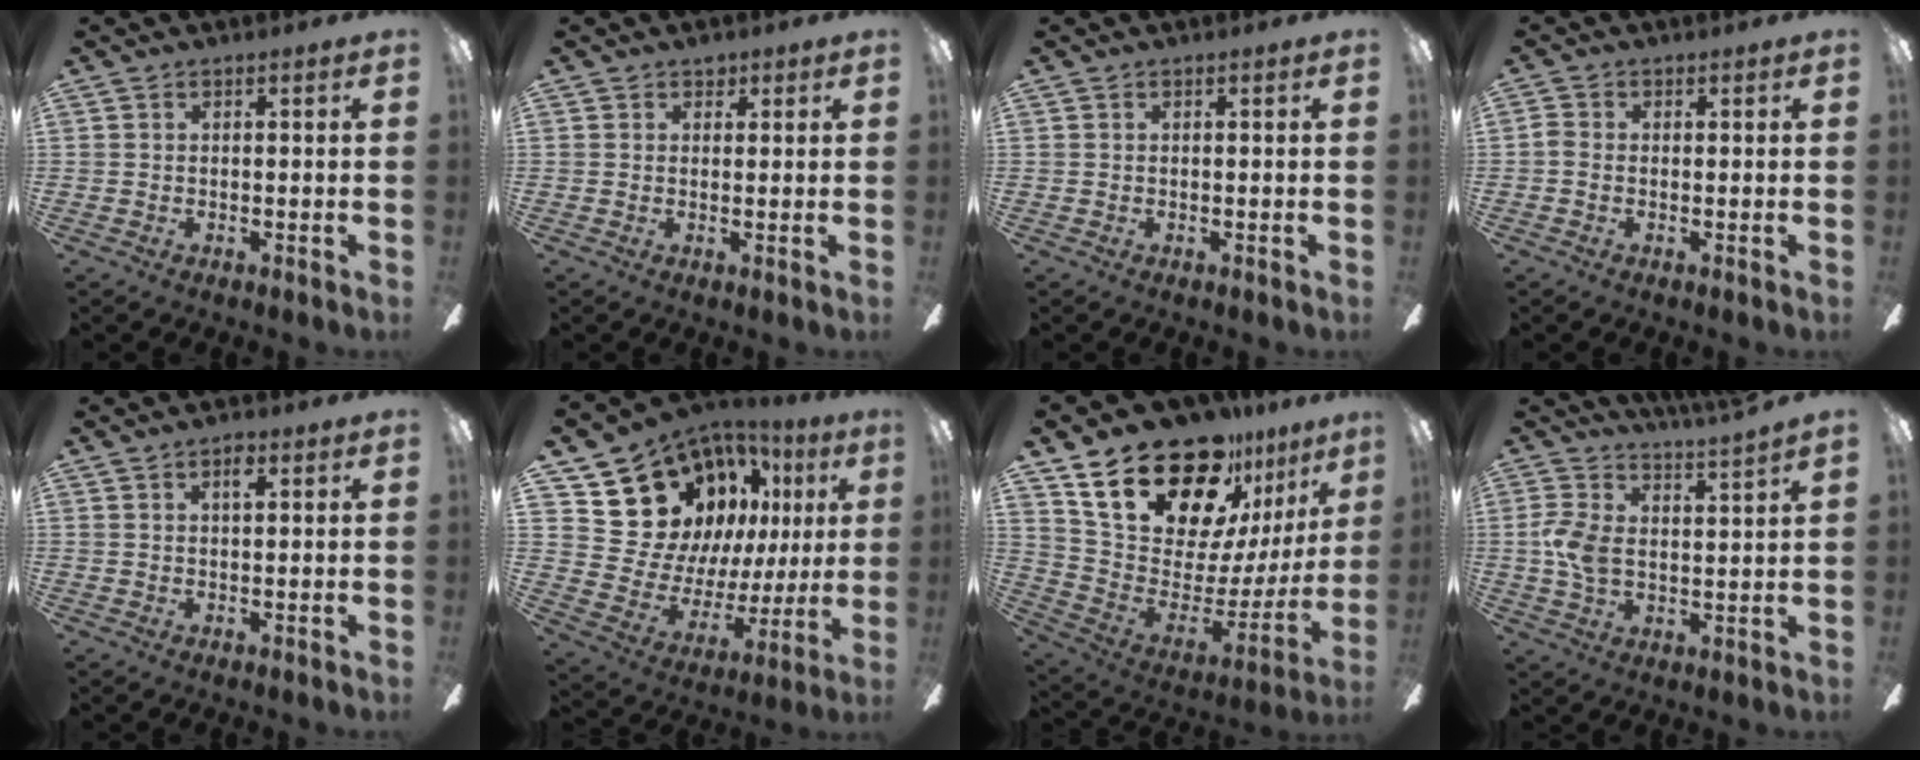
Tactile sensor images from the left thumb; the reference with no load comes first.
{"total": 1.7, "force": [1.2, 1.1, 0.4], "torque": [0.006, -0.003, 0.020]}
{"total": 0.0}
{"total": 1.4, "force": [-0.4, 0.9, 1.0], "torque": [-0.021, 0.004, -0.006]}
{"total": 2.6, "force": [1.4, 1.2, 1.9], "torque": [-0.026, 0.000, 0.020]}
{"total": 17.4, "force": [11.1, 12.2, 5.5], "torque": [-0.107, -0.090, 0.237]}
{"total": 26.8, "force": [19.1, 12.3, 14.3], "torque": [-0.233, -0.128, 0.357]}
{"total": 7.3, "force": [3.4, 2.3, 6.0], "torque": [-0.116, -0.020, 0.061]}